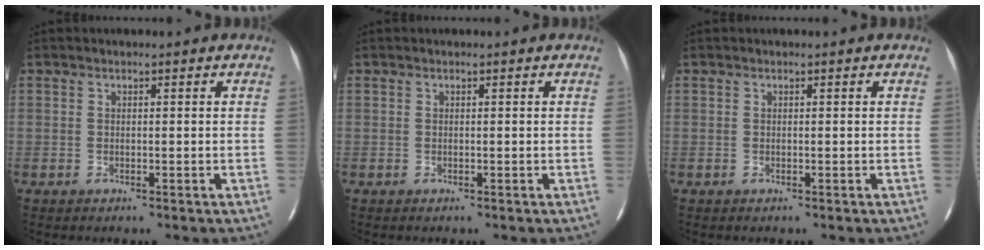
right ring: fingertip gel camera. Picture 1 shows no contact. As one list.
[{"total": 0.0}, {"total": 0.0}]